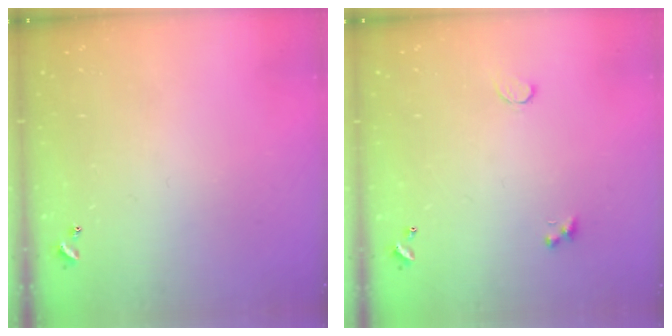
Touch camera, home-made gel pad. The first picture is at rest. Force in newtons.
{"total": 0.8, "press": 0.7, "slide": 0.4}